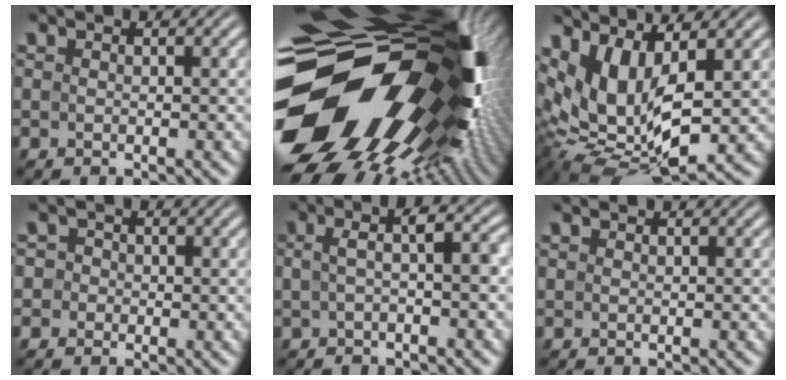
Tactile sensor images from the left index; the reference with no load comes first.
{"total": 21.3, "force": [-2.3, 14.0, 16.0], "torque": [-0.298, -0.043, -0.022]}
{"total": 9.4, "force": [2.8, 4.4, 7.8], "torque": [-0.166, -0.010, 0.058]}
{"total": 2.1, "force": [0.1, 2.0, 0.6], "torque": [0.018, 0.015, -0.022]}
{"total": 3.8, "force": [0.1, 1.0, 3.7], "torque": [-0.060, 0.013, -0.003]}
{"total": 0.0}